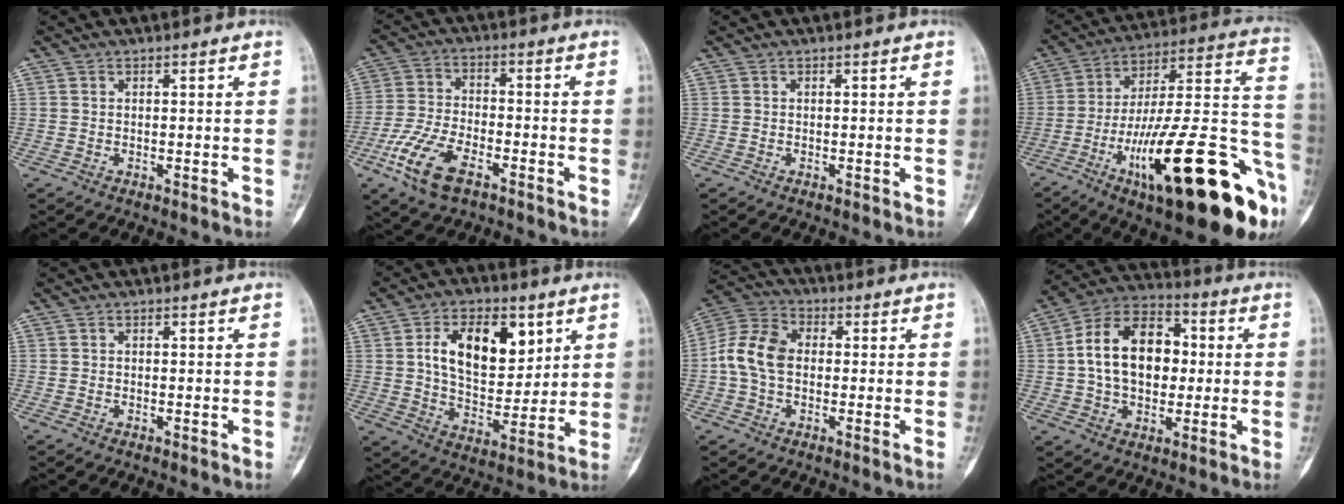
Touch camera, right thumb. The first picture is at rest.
{"total": 11.8, "force": [-6.2, 5.7, 8.2], "torque": [-0.170, 0.017, -0.120]}
{"total": 0.0}
{"total": 33.6, "force": [-13.6, 8.8, 29.4], "torque": [-0.377, 0.048, -0.206]}
{"total": 0.0}
{"total": 15.8, "force": [5.2, 9.4, 11.6], "torque": [-0.149, -0.018, 0.096]}
{"total": 9.9, "force": [-0.5, 6.9, 7.2], "torque": [-0.137, 0.027, -0.022]}
{"total": 17.1, "force": [1.0, 11.6, 12.5], "torque": [-0.178, 0.028, 0.010]}